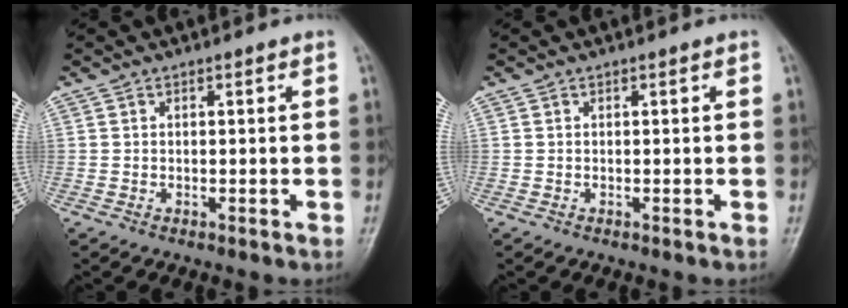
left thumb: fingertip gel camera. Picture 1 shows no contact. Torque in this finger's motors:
{"motor_torque": [-0.10, 0.10, -0.08, -0.08, 0.00]}